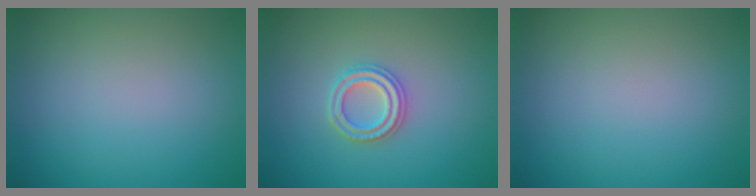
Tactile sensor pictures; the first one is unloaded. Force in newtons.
{"total": 2.3, "press": 2.2, "slide": 0.4}
{"total": 0.0}